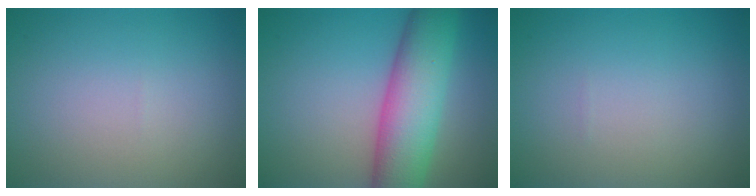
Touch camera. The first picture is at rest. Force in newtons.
{"total": 8.6, "press": 8.6, "slide": 0.4}
{"total": 0.0}